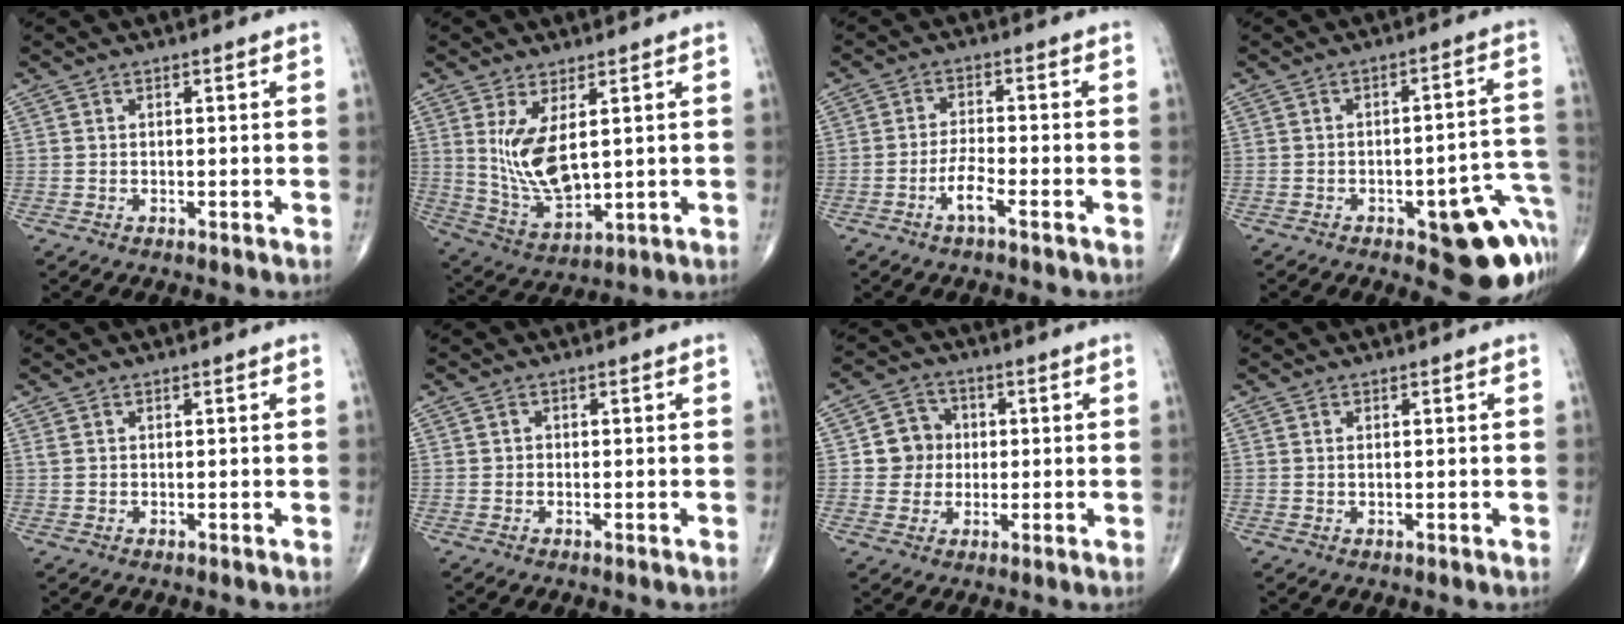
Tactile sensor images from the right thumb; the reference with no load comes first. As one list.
[{"total": 14.1, "force": [1.8, 7.3, 11.9], "torque": [-0.214, -0.017, 0.056]}, {"total": 4.3, "force": [-2.4, 0.8, 3.5], "torque": [-0.077, 0.017, -0.048]}, {"total": 14.9, "force": [-6.3, 5.4, 12.3], "torque": [-0.078, 0.044, -0.064]}, {"total": 0.8, "force": [0.4, 0.5, 0.5], "torque": [-0.010, 0.007, 0.012]}, {"total": 0.7, "force": [-0.1, 0.6, 0.2], "torque": [0.001, 0.002, -0.003]}, {"total": 6.7, "force": [0.3, 6.3, 2.0], "torque": [0.001, 0.008, -0.003]}, {"total": 0.5, "force": [0.2, 0.2, 0.4], "torque": [-0.010, 0.001, 0.006]}]